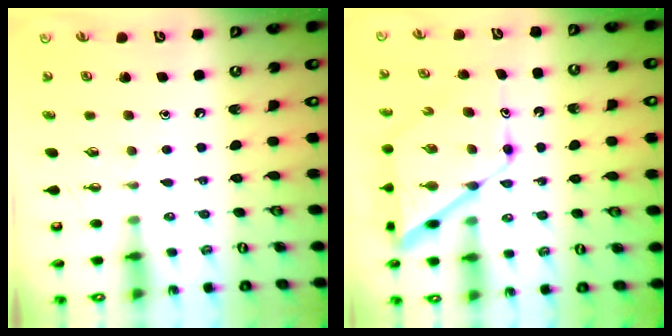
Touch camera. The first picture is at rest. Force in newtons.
{"total": 14.0, "press": 14.0, "slide": 0.9}